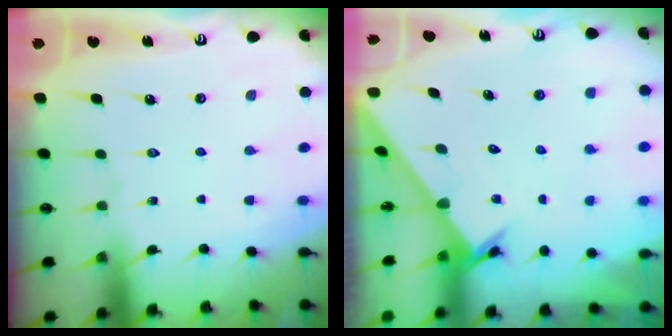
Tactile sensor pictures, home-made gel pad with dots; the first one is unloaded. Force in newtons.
{"total": 1.6, "press": 1.6, "slide": 0.1}